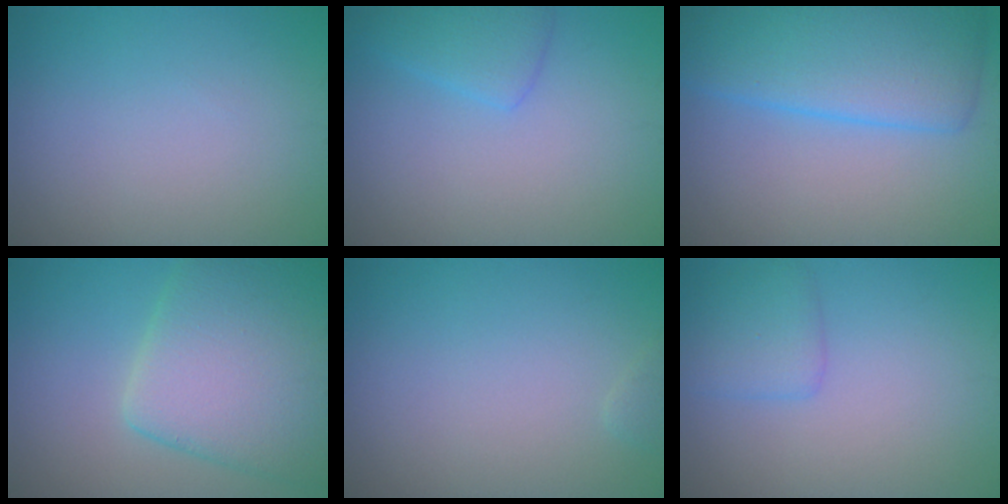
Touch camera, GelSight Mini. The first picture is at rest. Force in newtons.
{"total": 2.5, "press": 2.5, "slide": 0.0}
{"total": 8.5, "press": 8.5, "slide": 0.2}
{"total": 8.9, "press": 8.9, "slide": 0.4}
{"total": 0.6, "press": 0.6, "slide": 0.1}
{"total": 2.1, "press": 2.1, "slide": 0.1}